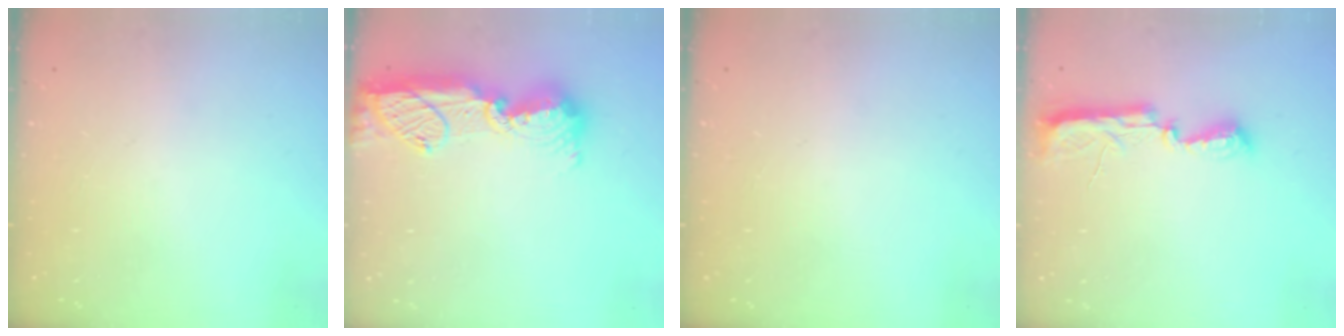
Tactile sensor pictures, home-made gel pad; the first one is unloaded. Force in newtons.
{"total": 17.2, "press": 16.2, "slide": 5.8}
{"total": 0.0}
{"total": 9.8, "press": 8.9, "slide": 4.2}